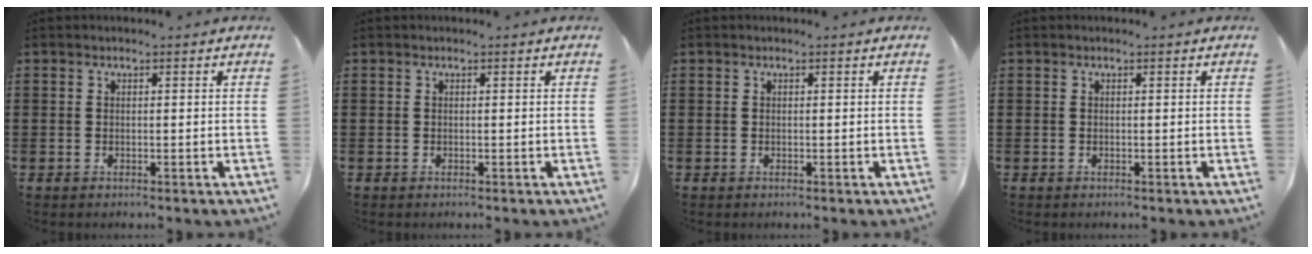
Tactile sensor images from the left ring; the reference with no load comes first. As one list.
[{"total": 0.0}, {"total": 0.0}, {"total": 0.0}]